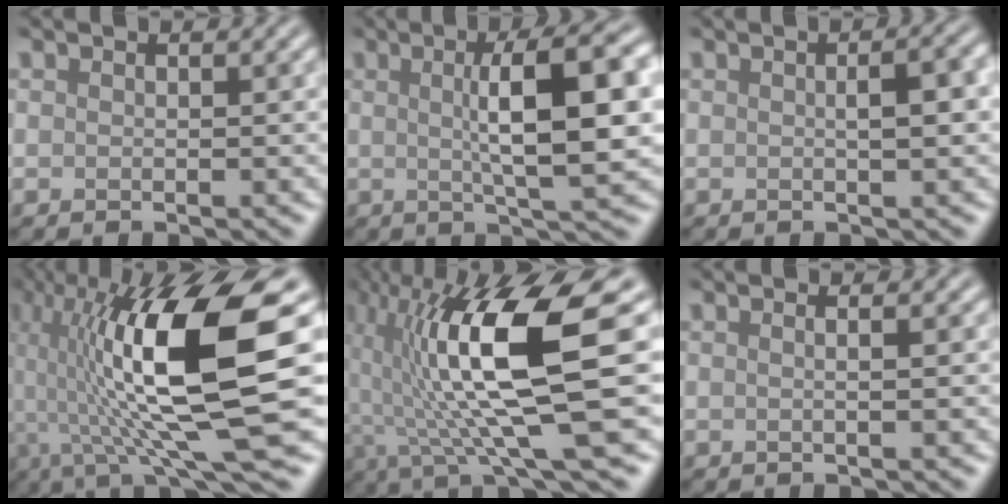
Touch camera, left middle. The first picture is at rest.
{"total": 9.2, "force": [1.4, 2.1, 8.8], "torque": [-0.108, 0.017, 0.028]}
{"total": 2.3, "force": [0.2, 0.6, 2.3], "torque": [-0.020, 0.013, 0.007]}
{"total": 14.4, "force": [1.1, 3.6, 13.9], "torque": [-0.253, 0.005, 0.033]}
{"total": 12.7, "force": [1.1, 2.8, 12.4], "torque": [-0.210, 0.007, 0.033]}
{"total": 1.5, "force": [0.4, 0.8, 1.2], "torque": [0.004, 0.006, -0.014]}